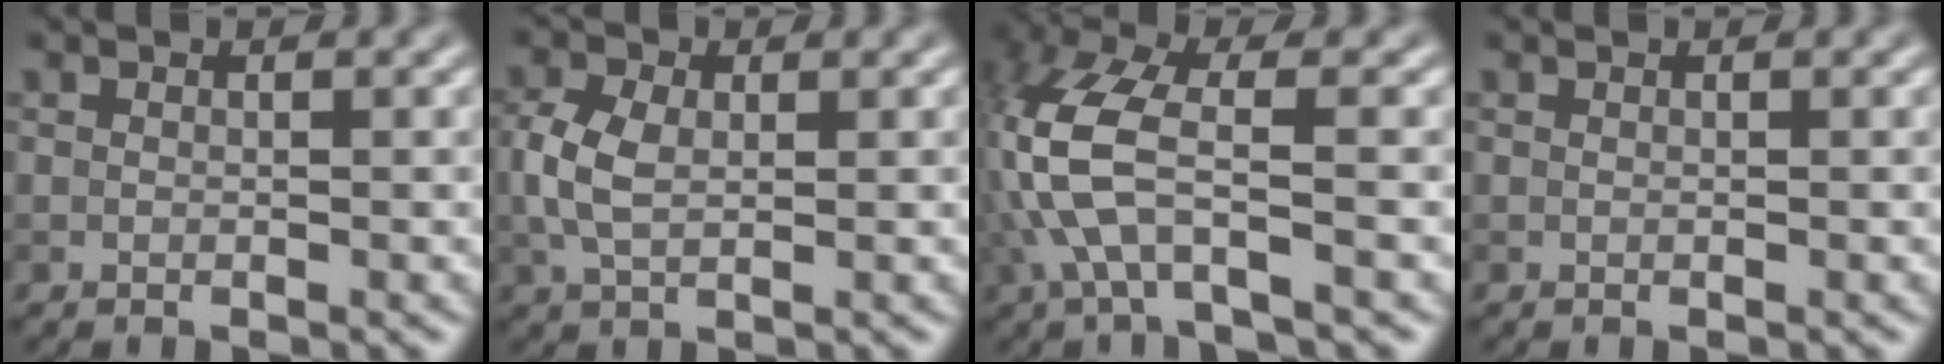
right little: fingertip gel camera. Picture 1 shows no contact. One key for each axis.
{"total": 3.4, "fx": 0.1, "fy": 2.2, "fz": 2.7, "tx": -0.066, "ty": 0.002, "tz": 0.002}
{"total": 7.2, "fx": -1.6, "fy": 2.6, "fz": 6.5, "tx": -0.170, "ty": 0.013, "tz": -0.039}
{"total": 0.0}